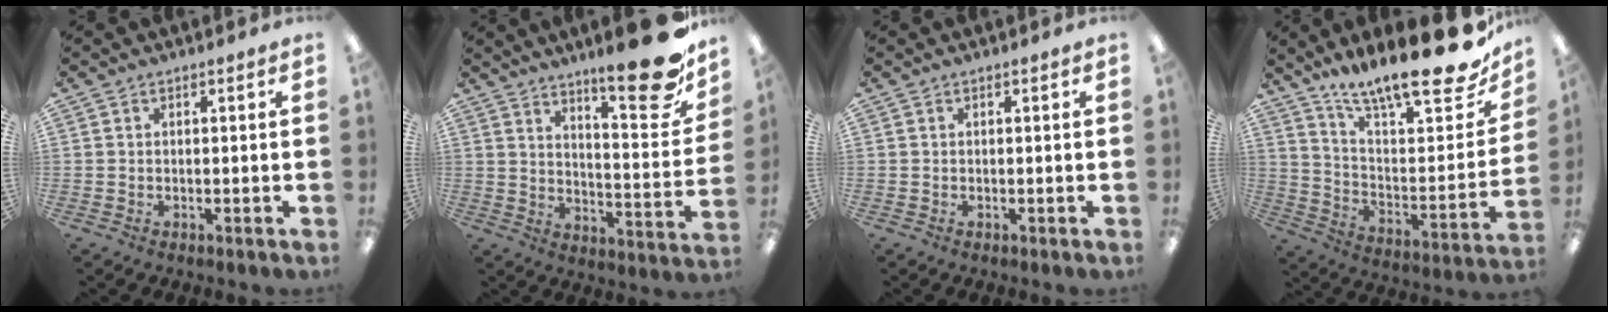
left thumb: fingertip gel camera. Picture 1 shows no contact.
{"total": 18.0, "force": [12.8, 4.6, 11.8], "torque": [-0.154, -0.096, 0.202]}
{"total": 0.0}
{"total": 20.2, "force": [16.0, 3.6, 11.8], "torque": [-0.174, -0.124, 0.259]}